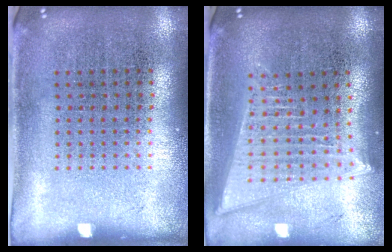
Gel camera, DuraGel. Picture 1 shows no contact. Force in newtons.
{"total": 2.0, "press": 1.8, "slide": 1.0}